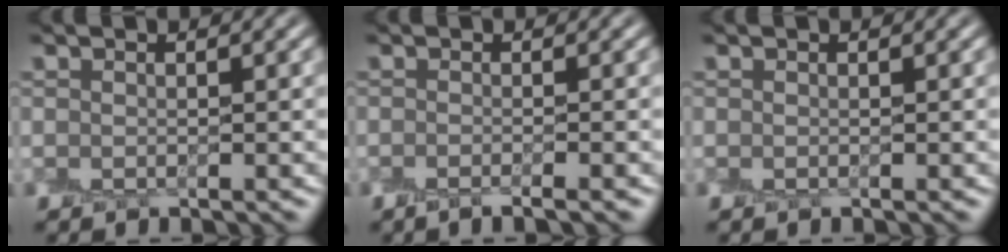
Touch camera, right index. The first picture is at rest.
{"total": 1.5, "force": [-1.0, -0.1, 1.0], "torque": [-0.013, -0.008, -0.018]}
{"total": 0.0}